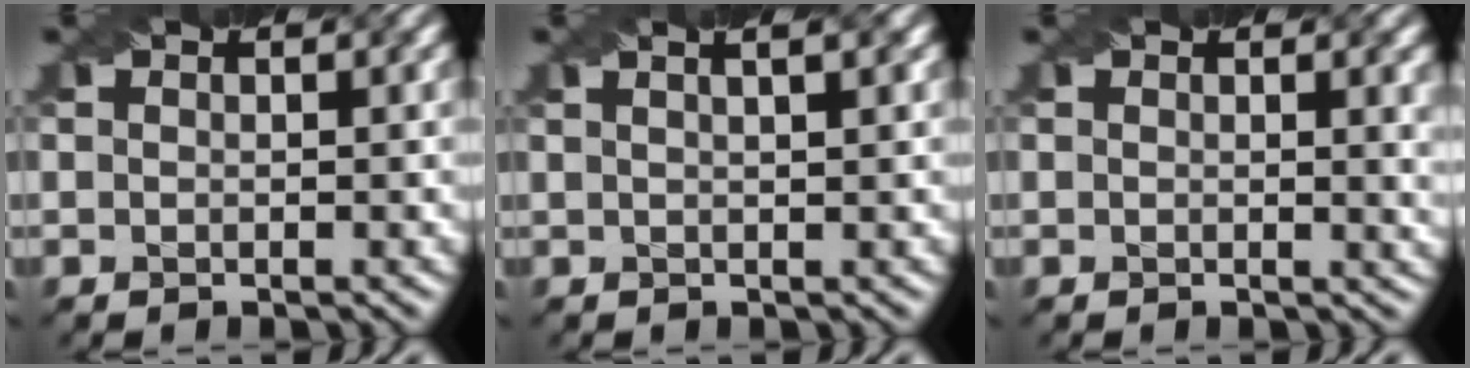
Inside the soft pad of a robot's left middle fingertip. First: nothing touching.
{"total": 5.1, "force": [2.4, 2.6, 3.7], "torque": [-0.008, 0.041, -0.006]}
{"total": 2.6, "force": [0.7, 0.9, 2.3], "torque": [-0.019, 0.000, 0.010]}